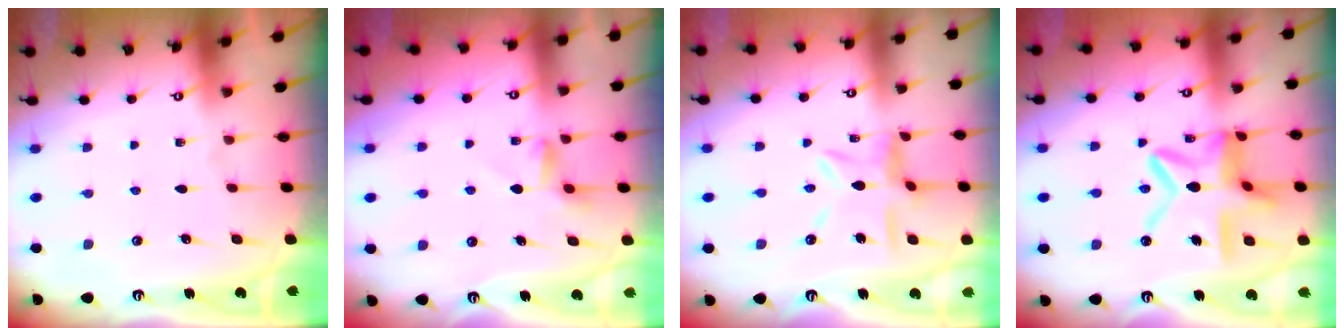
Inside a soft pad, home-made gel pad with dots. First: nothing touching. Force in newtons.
{"total": 3.6, "press": 3.6, "slide": 0.3}
{"total": 10.2, "press": 10.2, "slide": 1.1}
{"total": 15.5, "press": 15.5, "slide": 1.5}